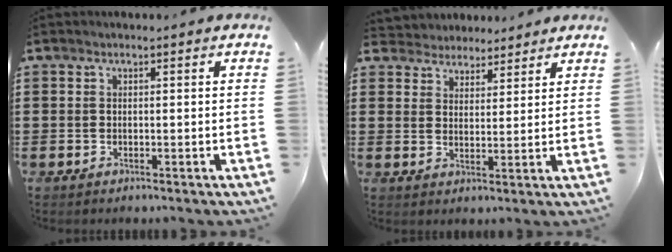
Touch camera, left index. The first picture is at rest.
{"total": 3.8, "force": [3.5, 1.4, -0.5], "torque": [-0.009, -0.008, 0.065]}